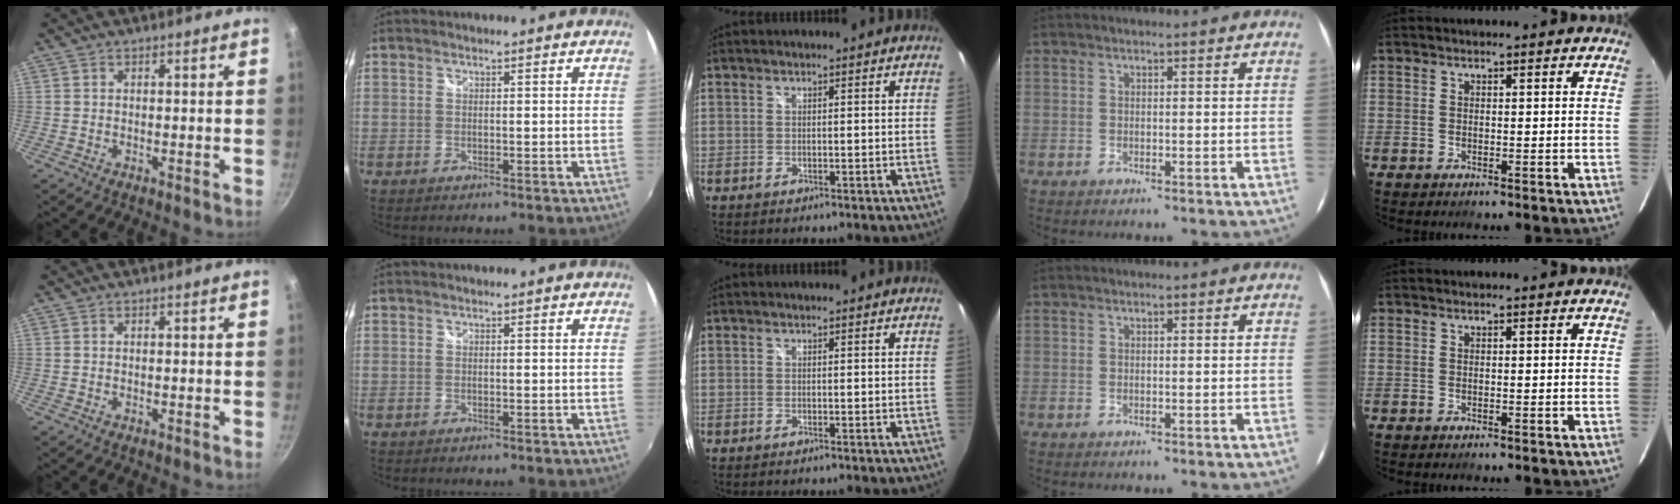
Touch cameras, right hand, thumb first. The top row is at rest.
{}